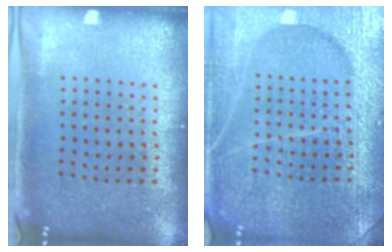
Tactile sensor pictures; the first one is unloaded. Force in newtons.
{"total": 5.3, "press": 5.3, "slide": 0.6}